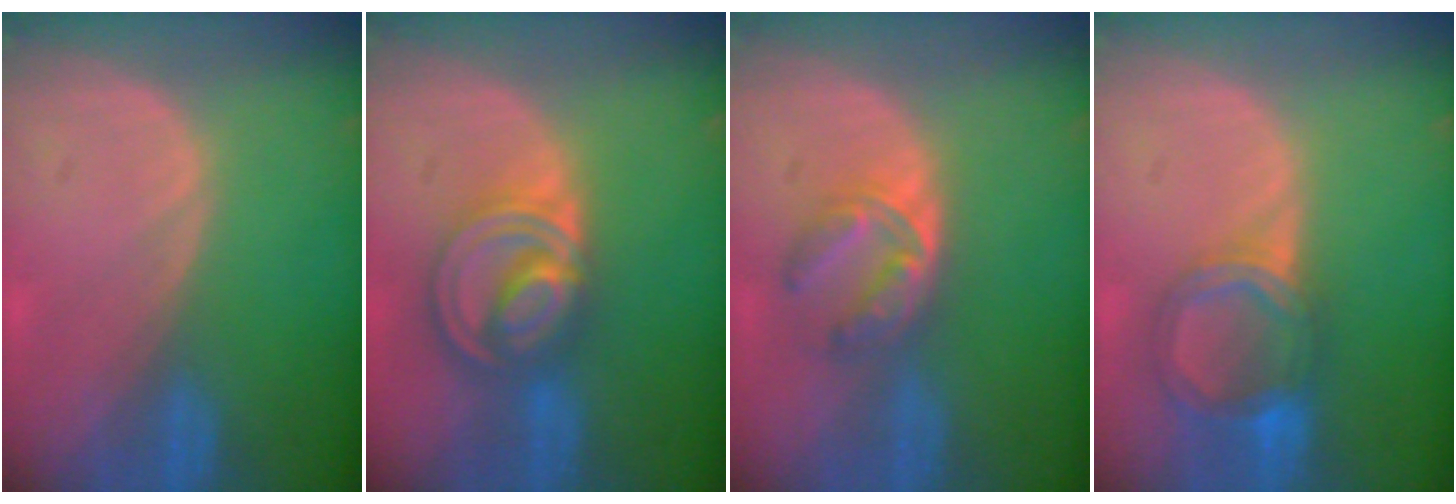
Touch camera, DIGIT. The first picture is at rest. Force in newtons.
{"total": 8.7, "press": 7.3, "slide": 4.7}
{"total": 5.3, "press": 5.1, "slide": 1.3}
{"total": 6.4, "press": 5.9, "slide": 2.7}